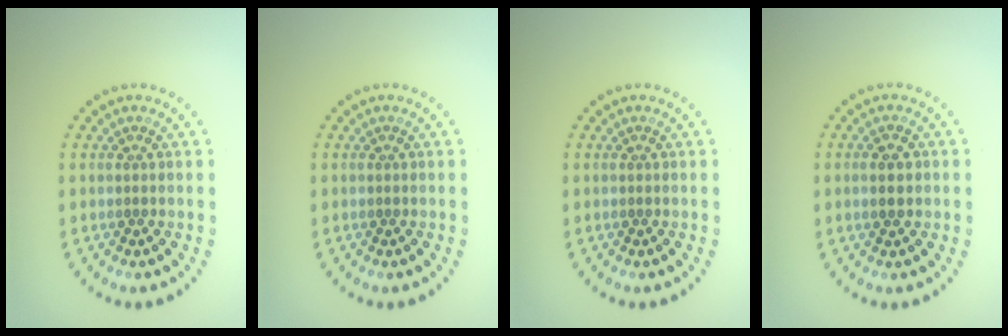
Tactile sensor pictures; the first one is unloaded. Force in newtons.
{"total": 0.0}
{"total": 0.0}
{"total": 2.3, "press": 2.3, "slide": 0.0}